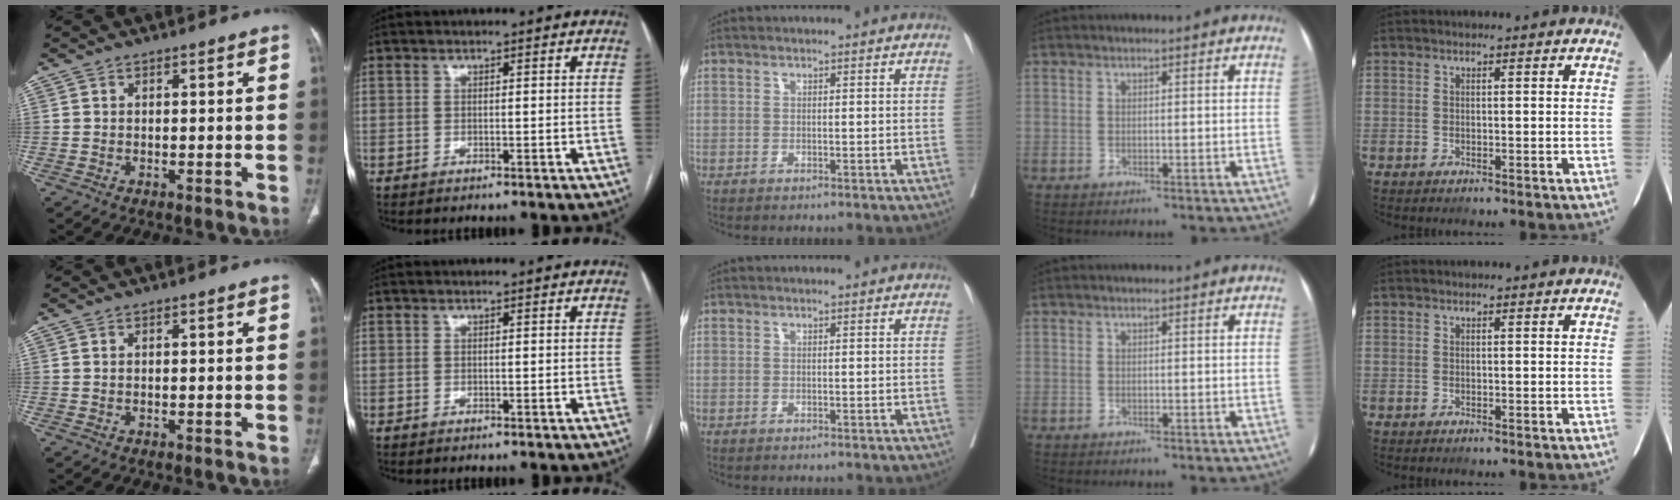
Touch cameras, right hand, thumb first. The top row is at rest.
{}